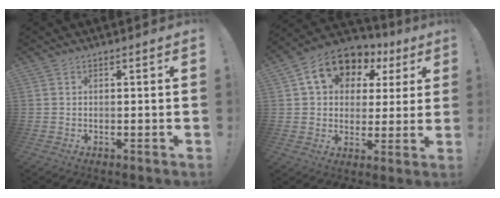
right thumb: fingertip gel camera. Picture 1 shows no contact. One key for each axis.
{"total": 14.2, "fx": 6.7, "fy": 10.1, "fz": 7.3, "tx": -0.118, "ty": -0.027, "tz": 0.126}